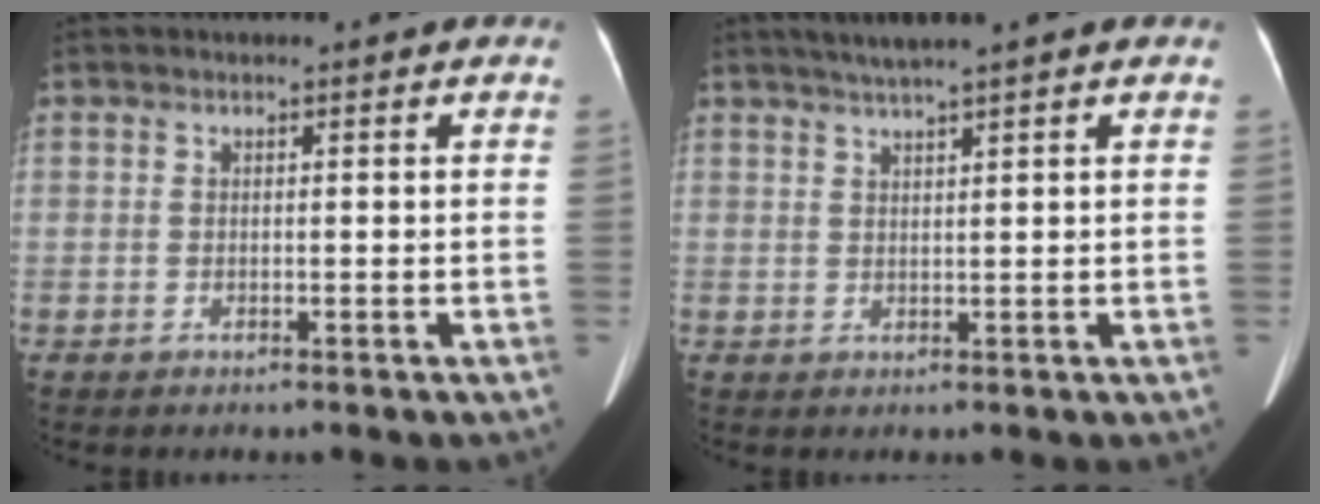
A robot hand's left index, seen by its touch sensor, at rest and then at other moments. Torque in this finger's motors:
{"motor_torque": [-0.05, -0.29, -0.03, 0.01]}